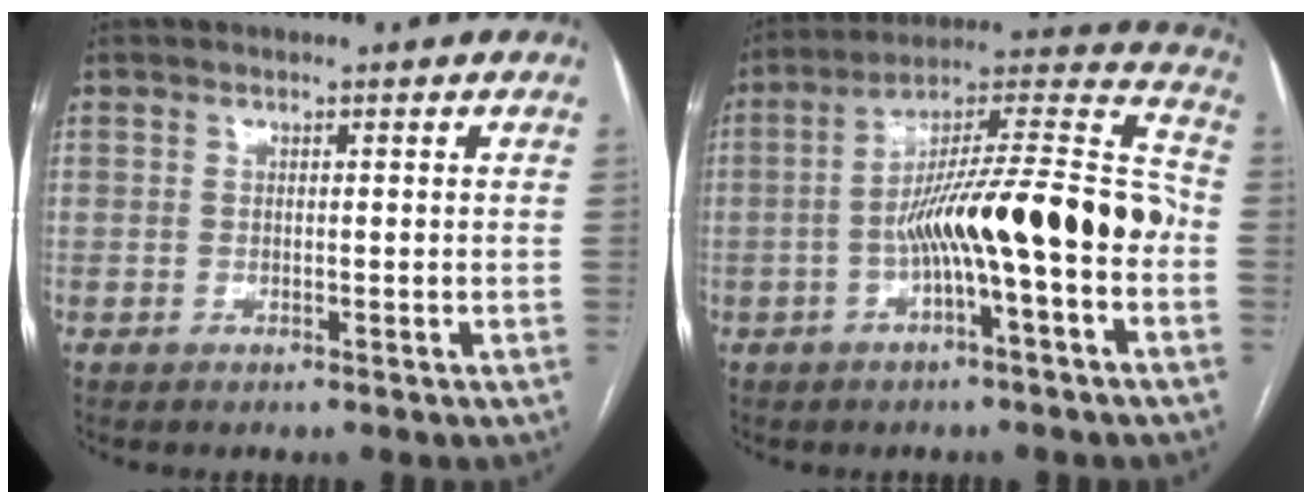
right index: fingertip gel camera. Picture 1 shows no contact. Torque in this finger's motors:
{"motor_torque": [1.54, -0.59, 0.48, 0.21]}